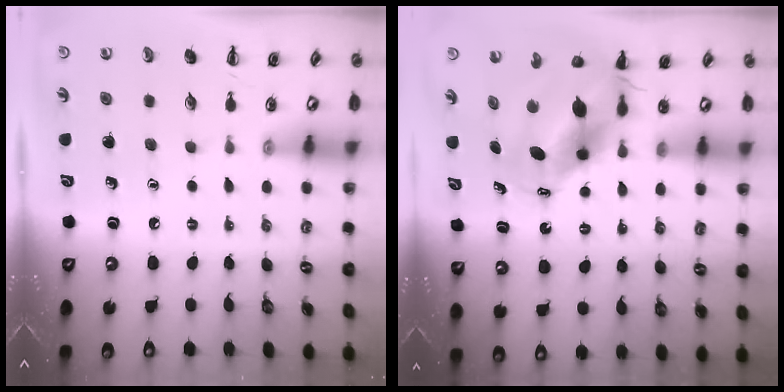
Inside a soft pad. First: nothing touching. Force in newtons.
{"total": 7.2, "press": 7.0, "slide": 1.6}